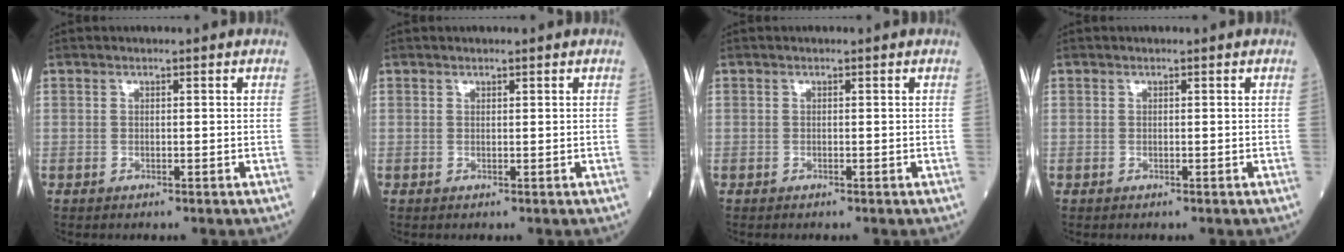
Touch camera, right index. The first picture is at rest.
{"total": 0.0}
{"total": 0.0}
{"total": 0.0}